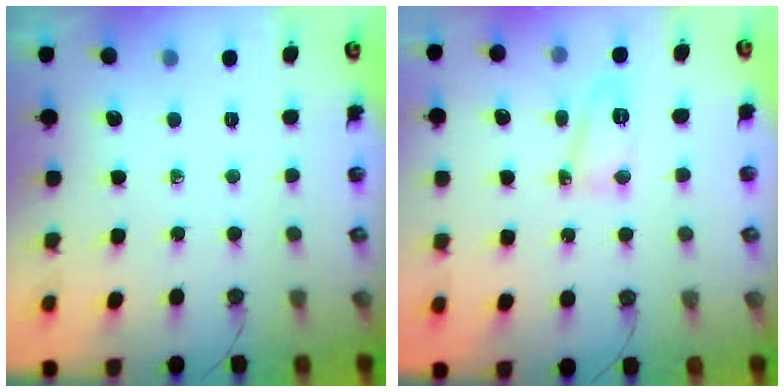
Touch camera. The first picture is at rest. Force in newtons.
{"total": 7.2, "press": 7.0, "slide": 1.7}